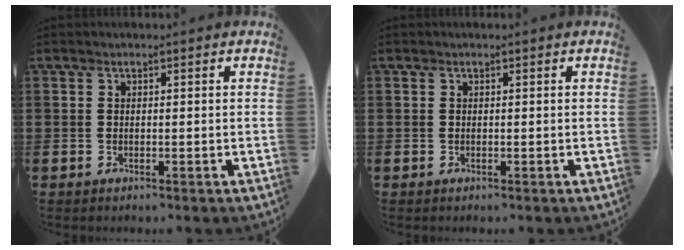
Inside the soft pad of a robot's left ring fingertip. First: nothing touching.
{"total": 0.0}